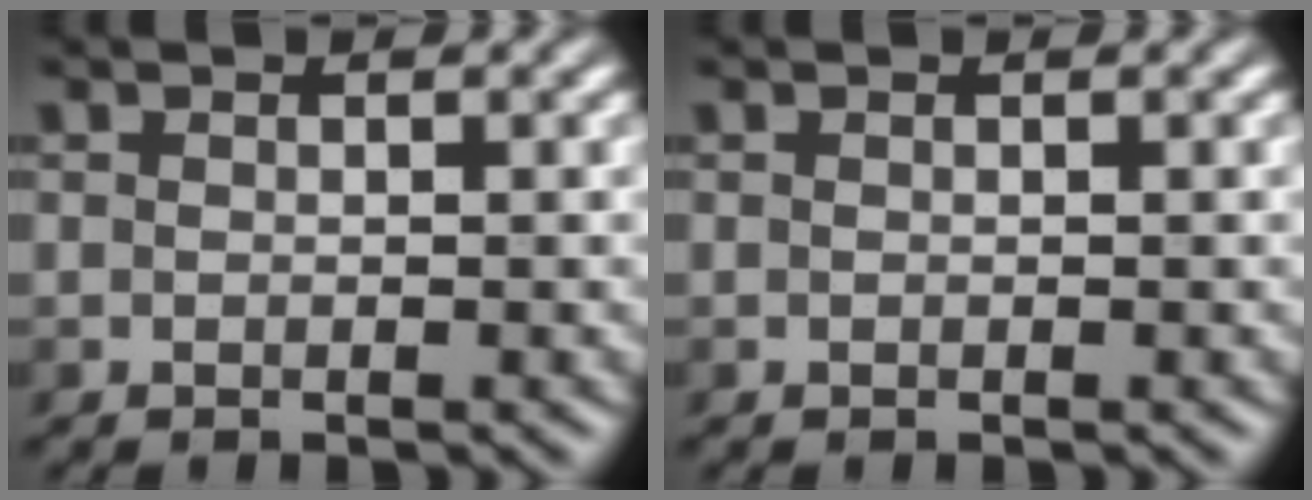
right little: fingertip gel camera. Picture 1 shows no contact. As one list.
[{"total": 0.0}]